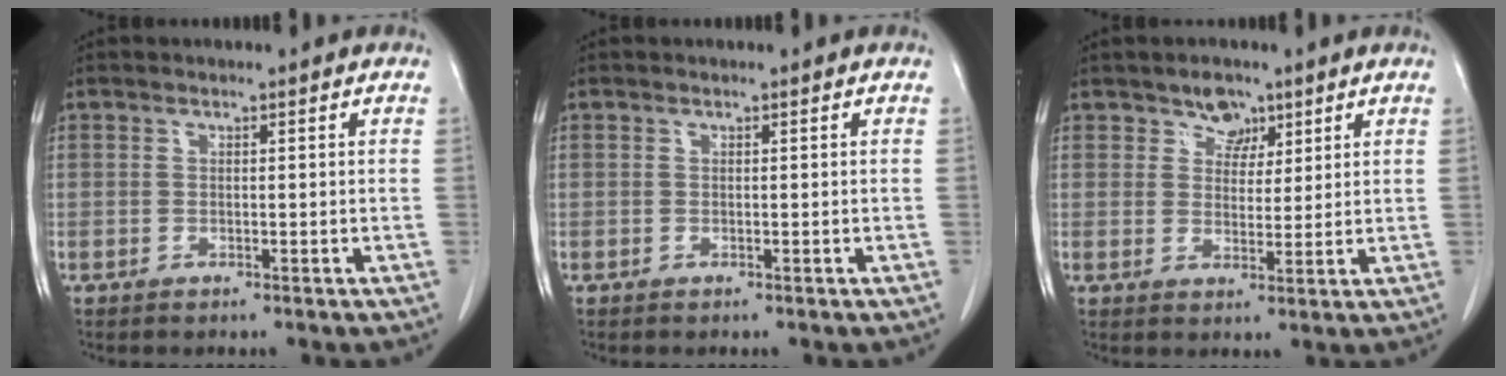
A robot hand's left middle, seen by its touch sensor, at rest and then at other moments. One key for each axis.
{"total": 0.0}
{"total": 3.8, "fx": 2.5, "fy": 2.5, "fz": 1.3, "tx": -0.016, "ty": 0.003, "tz": 0.043}